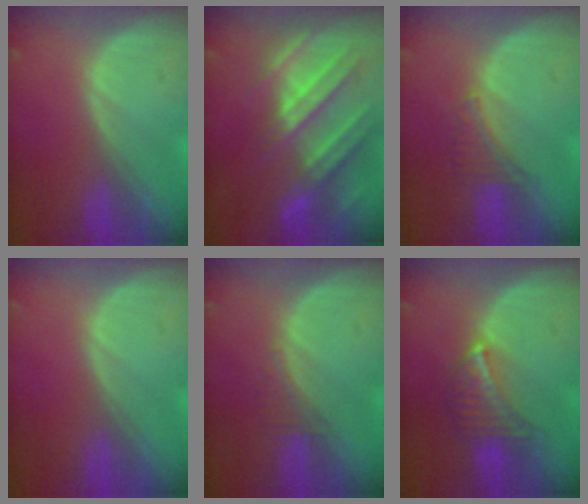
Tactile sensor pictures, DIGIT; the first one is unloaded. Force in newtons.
{"total": 10.5, "press": 9.6, "slide": 4.2}
{"total": 2.9, "press": 2.9, "slide": 0.6}
{"total": 0.0}
{"total": 1.7, "press": 1.6, "slide": 0.7}
{"total": 6.8, "press": 6.2, "slide": 2.8}